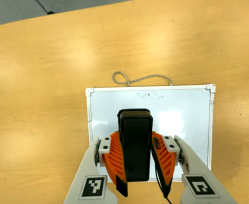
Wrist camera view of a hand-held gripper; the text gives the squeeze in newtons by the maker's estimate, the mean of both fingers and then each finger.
{"total": 7.7, "left": 6.2, "right": 9.3}